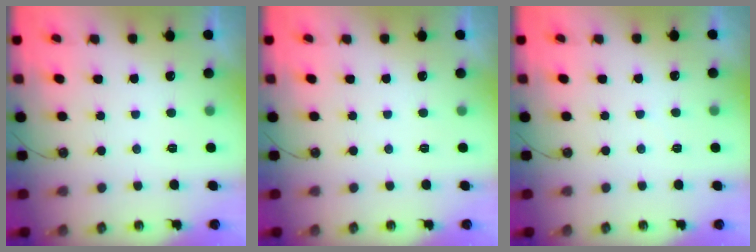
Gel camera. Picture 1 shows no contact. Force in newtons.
{"total": 0.0}
{"total": 3.5, "press": 3.5, "slide": 0.5}